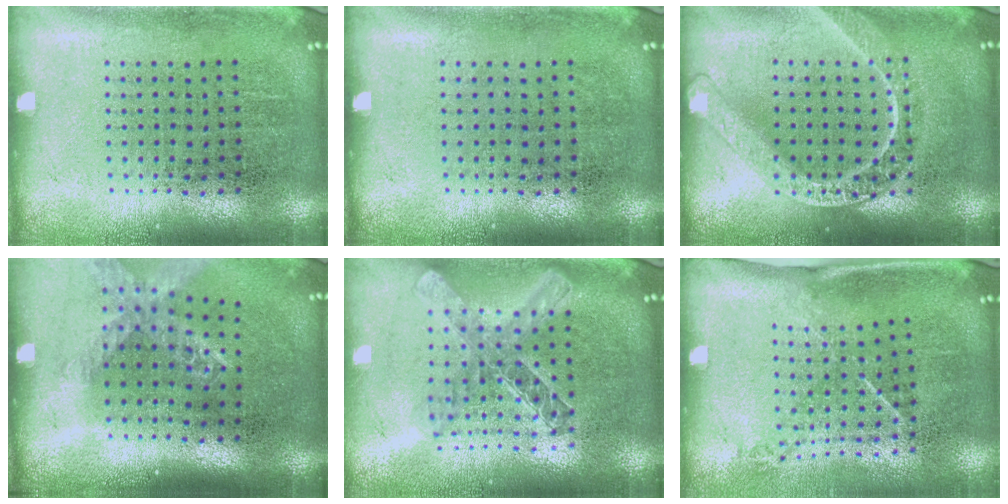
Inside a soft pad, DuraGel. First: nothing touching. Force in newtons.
{"total": 0.0}
{"total": 3.2, "press": 3.1, "slide": 0.4}
{"total": 1.6, "press": 1.4, "slide": 0.8}
{"total": 2.1, "press": 1.7, "slide": 1.2}
{"total": 1.5, "press": 1.0, "slide": 1.1}